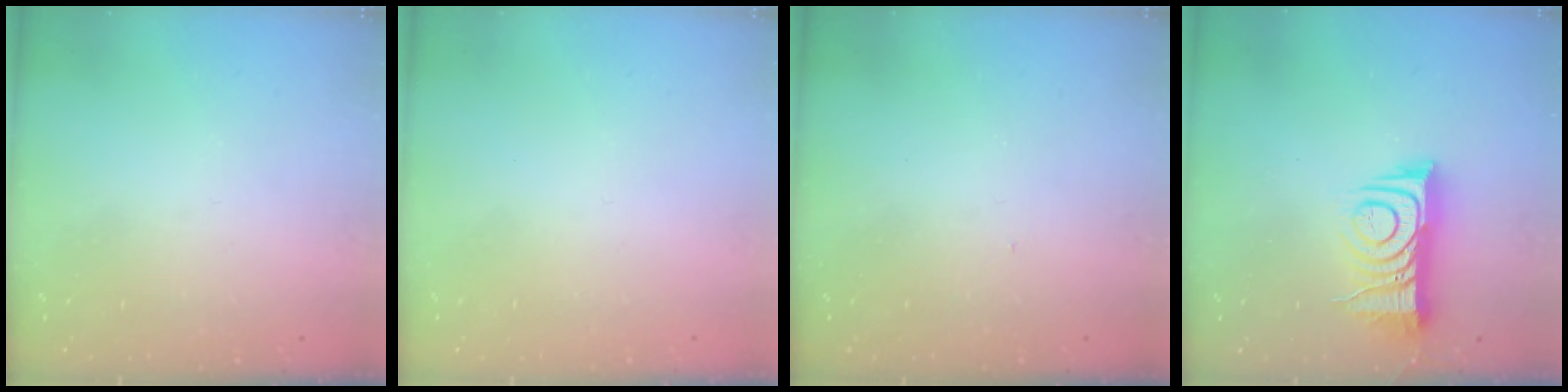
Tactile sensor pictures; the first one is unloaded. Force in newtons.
{"total": 1.7, "press": 1.7, "slide": 0.1}
{"total": 3.2, "press": 3.2, "slide": 0.5}
{"total": 12.0, "press": 12.0, "slide": 1.1}